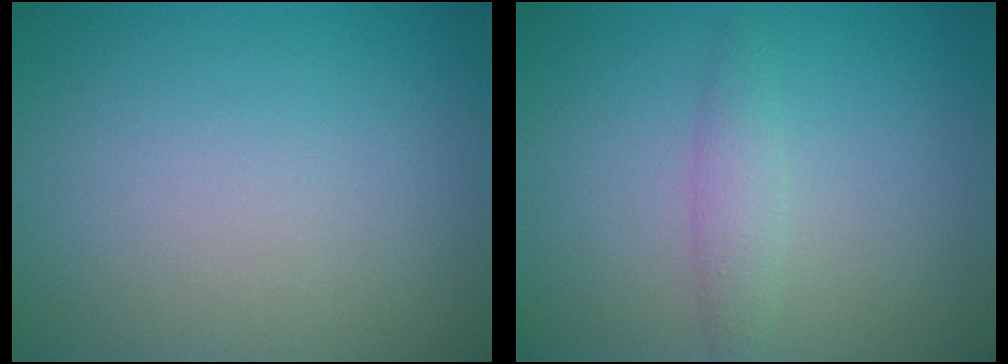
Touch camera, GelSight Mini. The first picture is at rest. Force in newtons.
{"total": 1.8, "press": 1.8, "slide": 0.1}